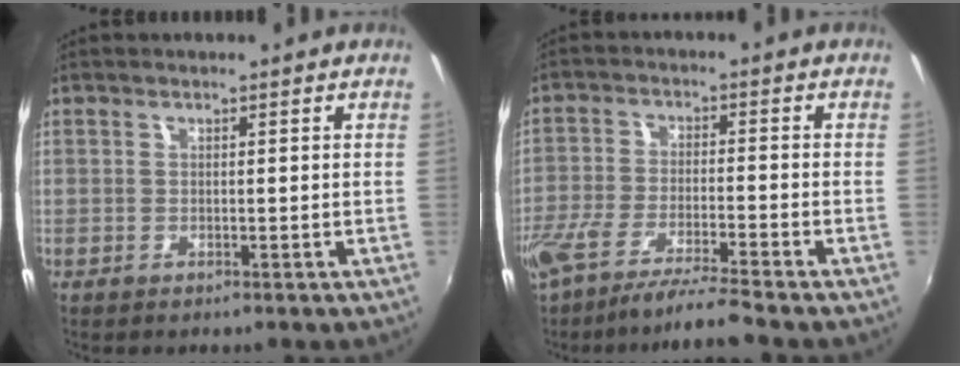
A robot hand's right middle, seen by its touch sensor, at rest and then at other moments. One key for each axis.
{"total": 10.2, "fx": -8.6, "fy": -0.5, "fz": 5.4, "tx": -0.115, "ty": -0.028, "tz": -0.152}